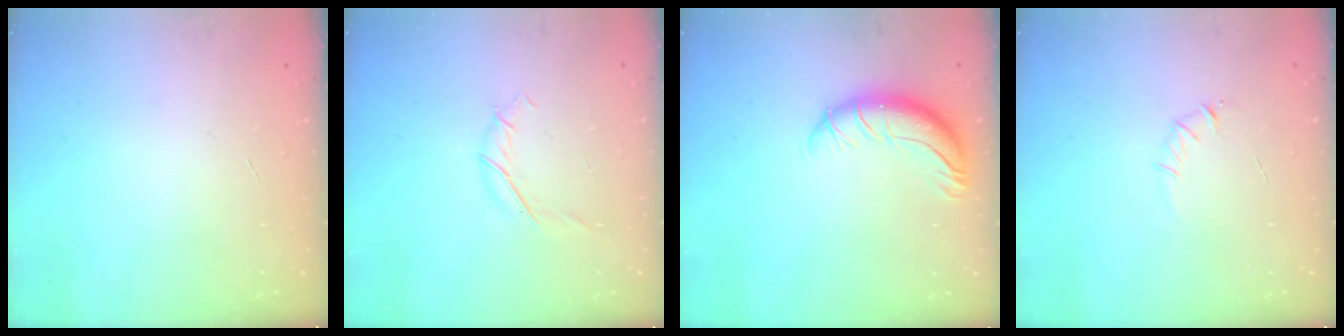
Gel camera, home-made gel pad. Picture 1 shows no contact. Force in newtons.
{"total": 5.6, "press": 5.3, "slide": 1.6}
{"total": 10.3, "press": 9.9, "slide": 3.0}
{"total": 4.0, "press": 3.8, "slide": 1.2}